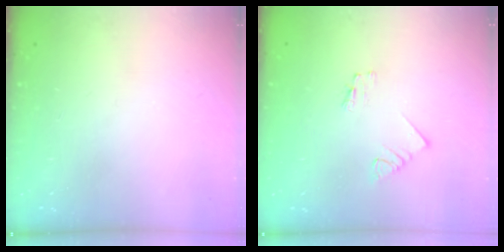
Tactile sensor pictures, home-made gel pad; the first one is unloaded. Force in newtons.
{"total": 1.2, "press": 1.2, "slide": 0.1}